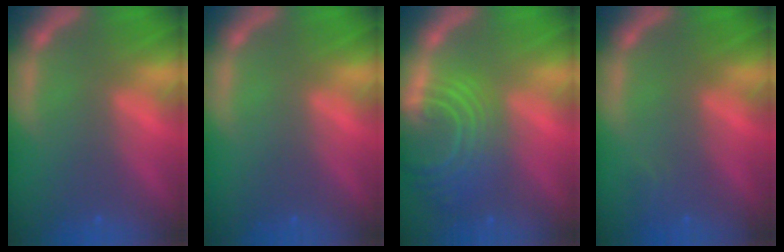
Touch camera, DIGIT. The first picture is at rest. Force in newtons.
{"total": 0.0}
{"total": 9.5}
{"total": 0.9}